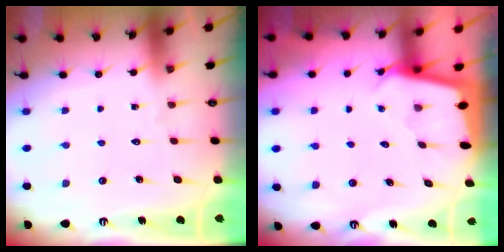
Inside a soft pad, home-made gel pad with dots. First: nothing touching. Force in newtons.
{"total": 2.5, "press": 2.5, "slide": 0.1}